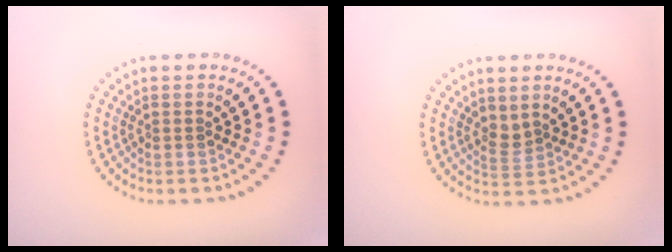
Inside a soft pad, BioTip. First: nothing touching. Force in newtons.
{"total": 1.5, "press": 1.1, "slide": 1.0}